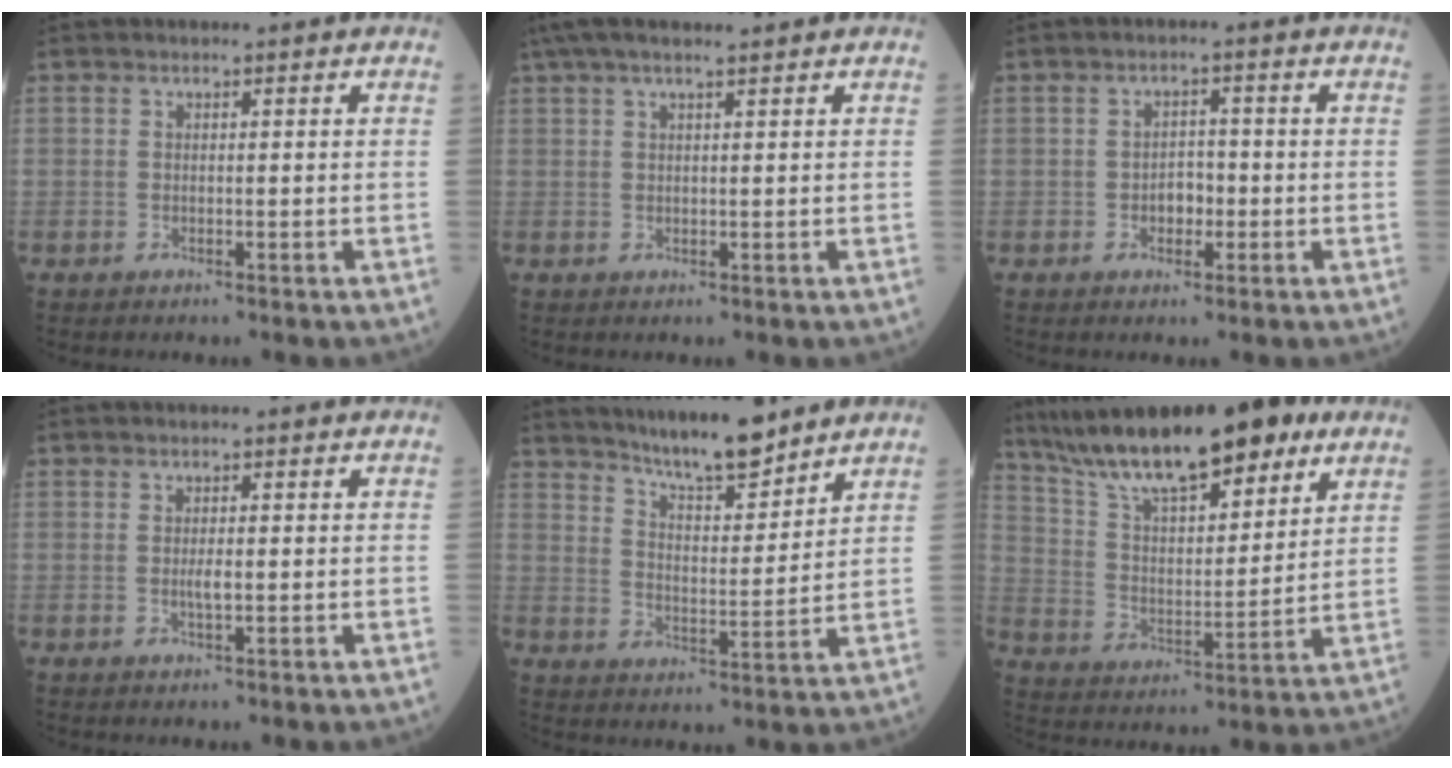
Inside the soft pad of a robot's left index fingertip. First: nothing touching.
{"total": 8.1, "force": [6.4, 0.5, 4.8], "torque": [-0.085, 0.042, 0.104]}
{"total": 2.7, "force": [-0.8, 1.7, 1.9], "torque": [-0.025, 0.007, -0.013]}
{"total": 1.4, "force": [0.0, 0.2, 1.4], "torque": [-0.029, -0.001, 0.001]}
{"total": 11.0, "force": [9.4, 1.3, 5.4], "torque": [-0.091, 0.000, 0.164]}
{"total": 20.9, "force": [15.1, 5.3, 13.3], "torque": [-0.230, 0.021, 0.260]}